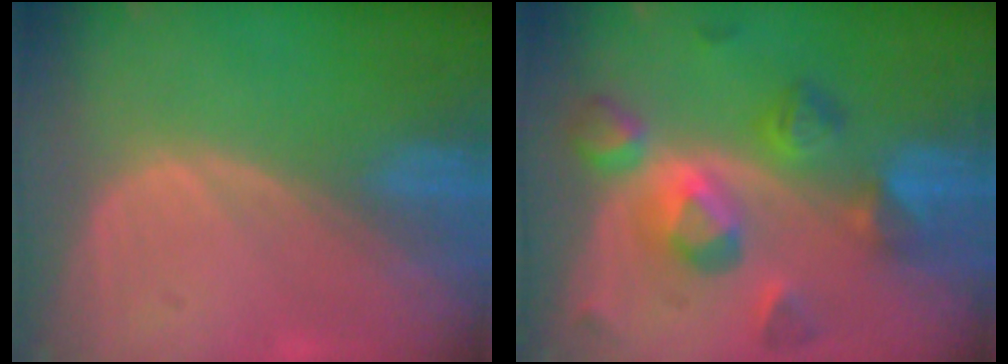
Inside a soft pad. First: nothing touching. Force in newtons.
{"total": 9.4, "press": 9.4, "slide": 0.6}